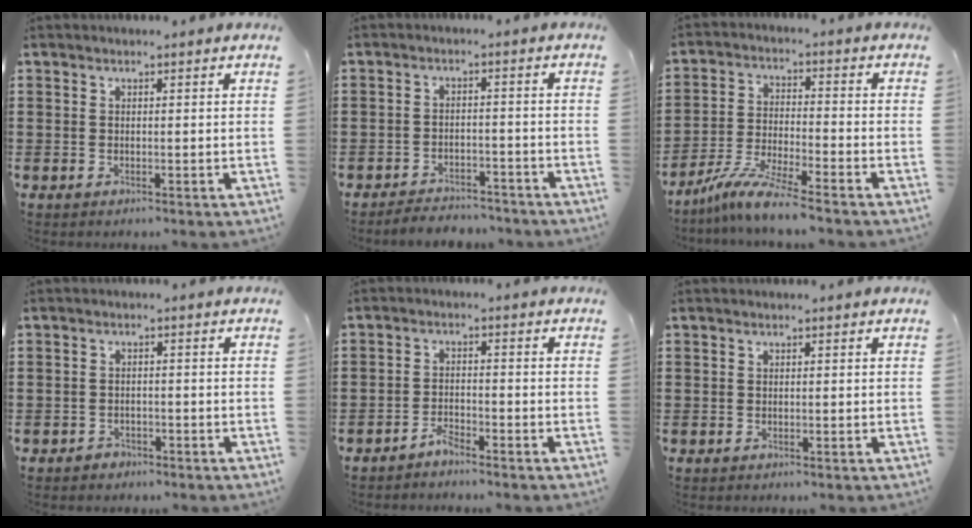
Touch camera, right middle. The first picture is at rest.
{"total": 3.5, "force": [-3.5, 0.4, -0.1], "torque": [-0.006, -0.001, -0.074]}
{"total": 7.6, "force": [-6.8, -0.3, 3.5], "torque": [-0.077, -0.013, -0.131]}
{"total": 1.5, "force": [-1.3, 0.6, 0.1], "torque": [-0.007, -0.001, -0.029]}
{"total": 2.3, "force": [-2.3, 0.1, 0.4], "torque": [-0.020, 0.000, -0.048]}
{"total": 0.0}